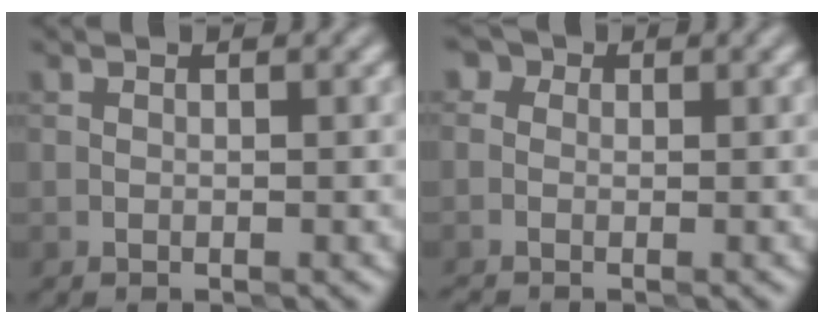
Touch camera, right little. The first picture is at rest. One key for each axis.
{"total": 2.9, "fx": 0.2, "fy": 2.5, "fz": 1.4, "tx": -0.020, "ty": 0.015, "tz": -0.024}